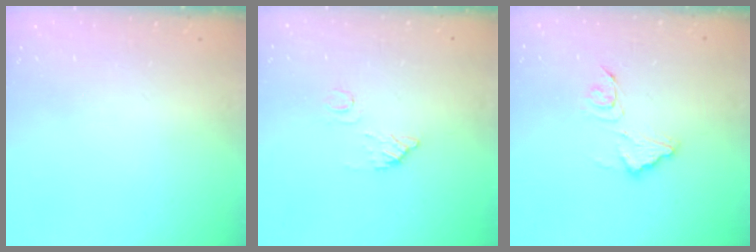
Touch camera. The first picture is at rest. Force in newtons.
{"total": 5.1, "press": 5.1, "slide": 0.4}
{"total": 9.9, "press": 9.8, "slide": 0.8}